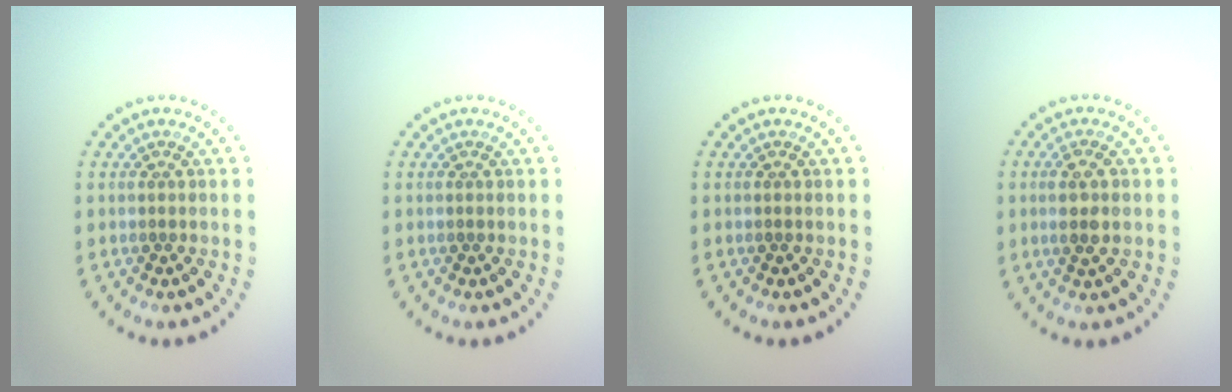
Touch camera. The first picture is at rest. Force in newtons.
{"total": 0.0}
{"total": 0.0}
{"total": 2.2, "press": 2.0, "slide": 0.9}